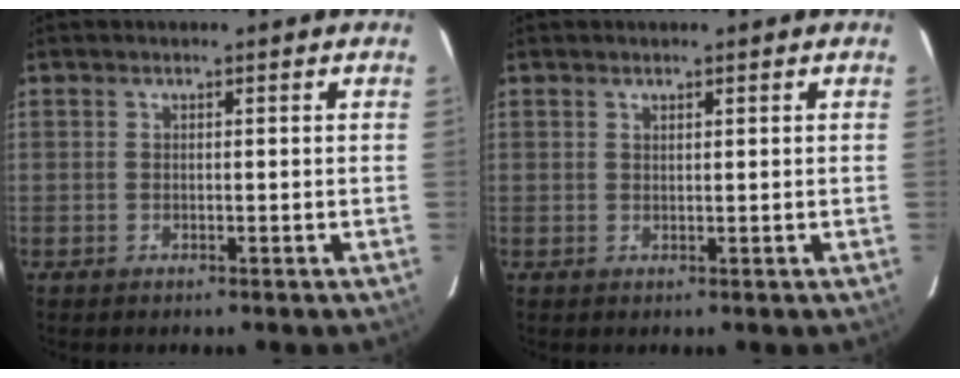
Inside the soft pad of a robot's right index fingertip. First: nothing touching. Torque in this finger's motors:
{"motor_torque": [-0.12, 0.06, -0.01, 0.00]}